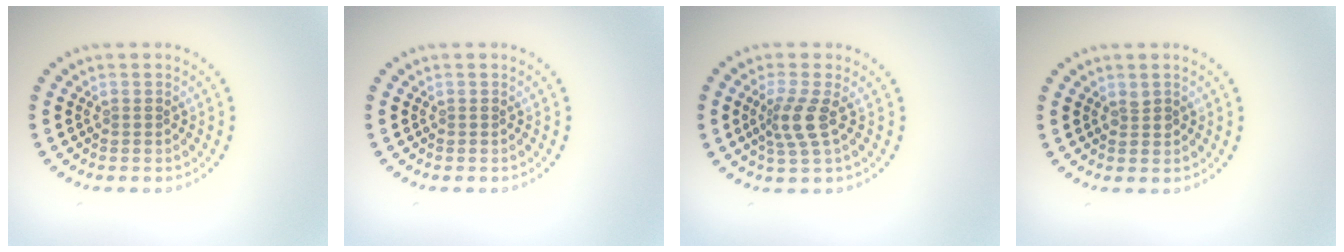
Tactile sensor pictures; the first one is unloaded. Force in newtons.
{"total": 0.0}
{"total": 2.8, "press": 2.1, "slide": 1.8}
{"total": 0.7, "press": 0.7, "slide": 0.1}